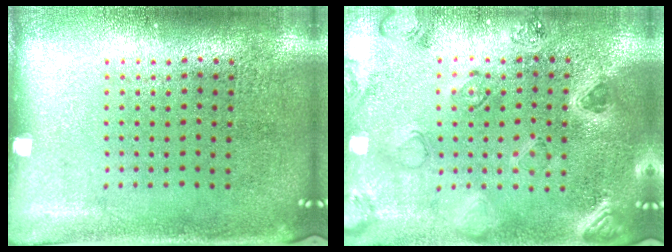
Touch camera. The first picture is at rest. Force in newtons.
{"total": 0.8, "press": 0.7, "slide": 0.3}